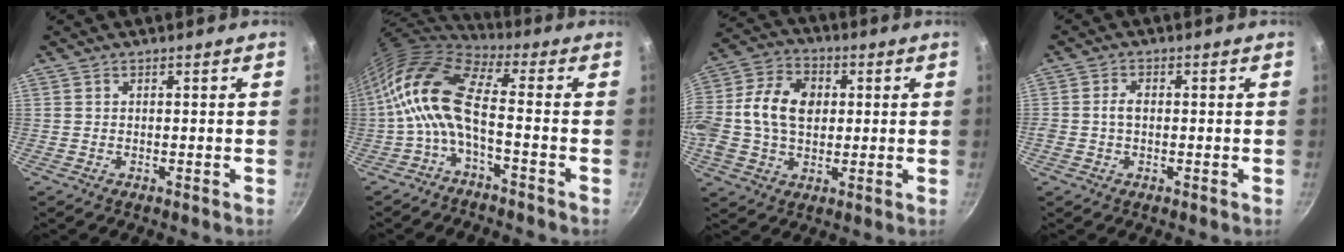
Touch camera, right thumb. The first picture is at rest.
{"total": 12.1, "force": [-2.2, 4.7, 11.0], "torque": [-0.232, 0.032, -0.055]}
{"total": 15.6, "force": [1.4, 11.3, 10.7], "torque": [-0.188, 0.019, 0.007]}
{"total": 2.5, "force": [-0.1, 1.7, 1.8], "torque": [-0.031, 0.009, -0.004]}